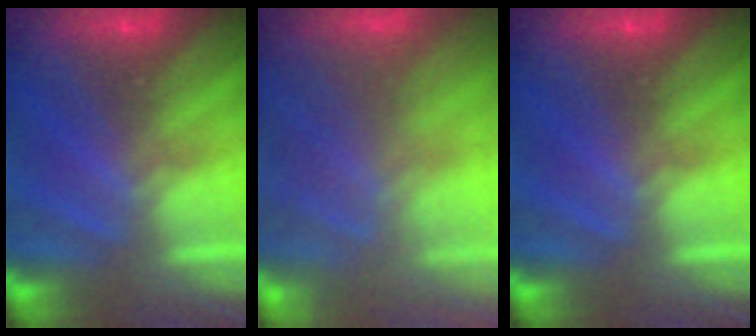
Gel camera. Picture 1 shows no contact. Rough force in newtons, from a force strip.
{"total": 7.2}
{"total": 0.0}